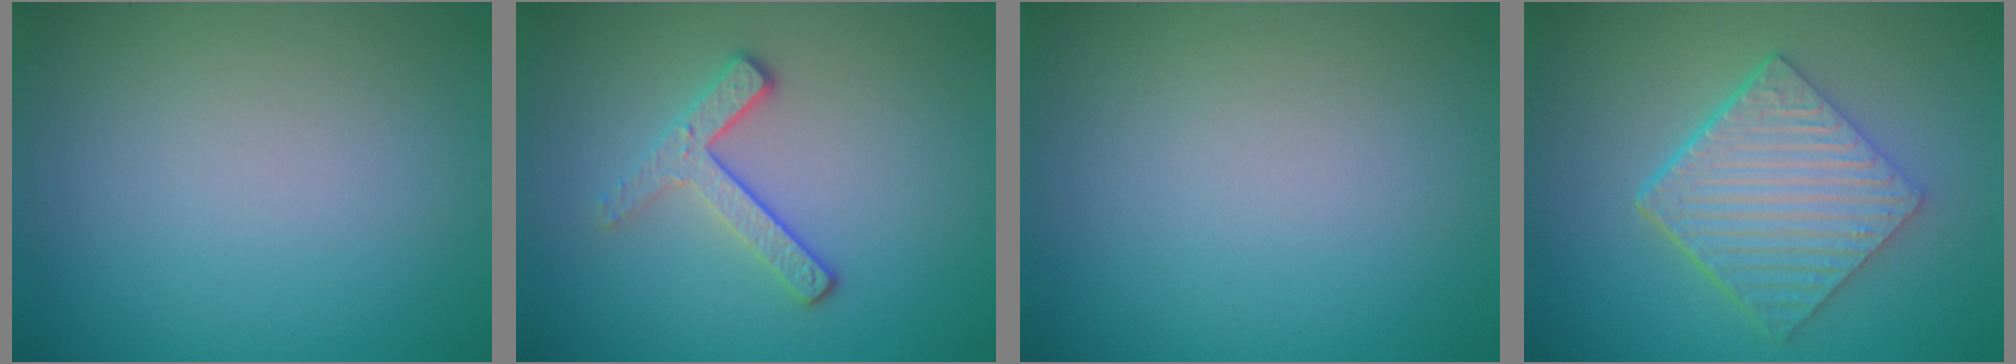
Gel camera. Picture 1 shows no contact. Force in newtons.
{"total": 3.2, "press": 2.4, "slide": 2.0}
{"total": 0.0}
{"total": 6.4, "press": 4.5, "slide": 4.7}